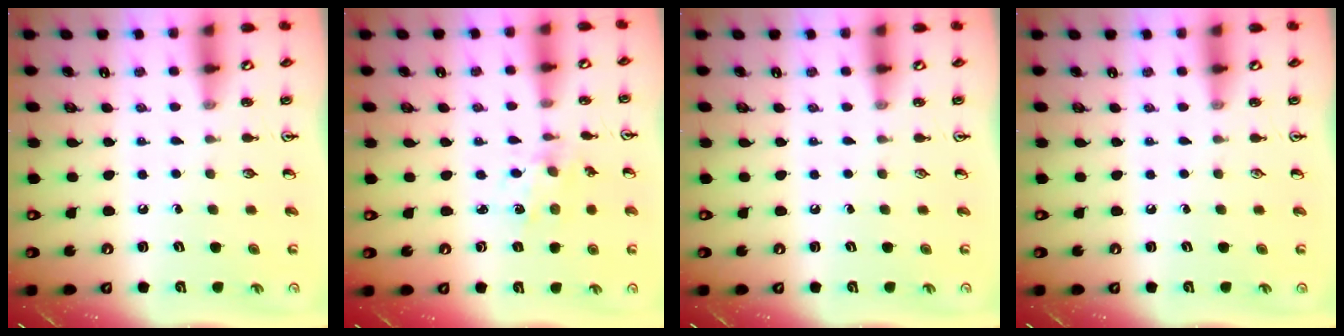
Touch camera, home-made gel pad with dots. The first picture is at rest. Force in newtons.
{"total": 1.7, "press": 1.6, "slide": 0.3}
{"total": 0.0}
{"total": 0.0}